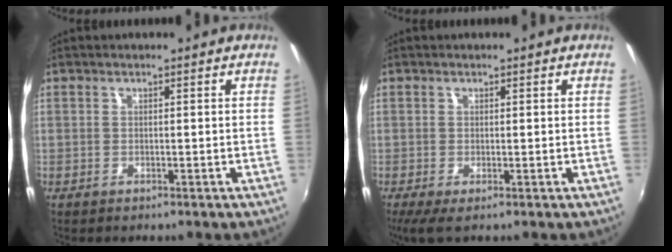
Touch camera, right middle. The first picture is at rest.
{"total": 2.1, "force": [-0.2, 0.4, 2.0], "torque": [-0.037, -0.007, -0.004]}